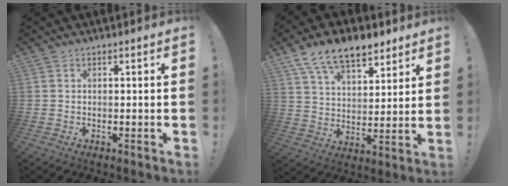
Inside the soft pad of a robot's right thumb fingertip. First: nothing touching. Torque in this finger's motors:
{"motor_torque": [0.69, 1.58, 0.47, 0.18, 0.08]}